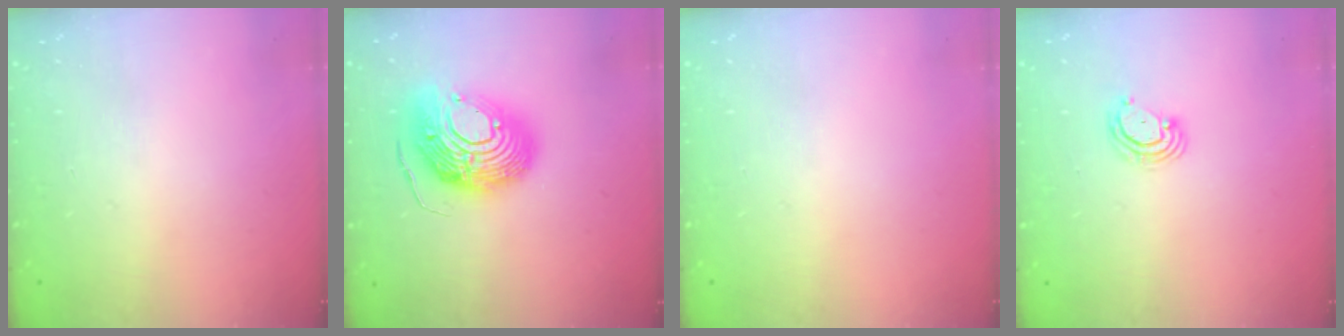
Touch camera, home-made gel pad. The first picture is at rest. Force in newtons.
{"total": 16.9, "press": 16.8, "slide": 1.6}
{"total": 0.0}
{"total": 5.5, "press": 5.5, "slide": 0.6}